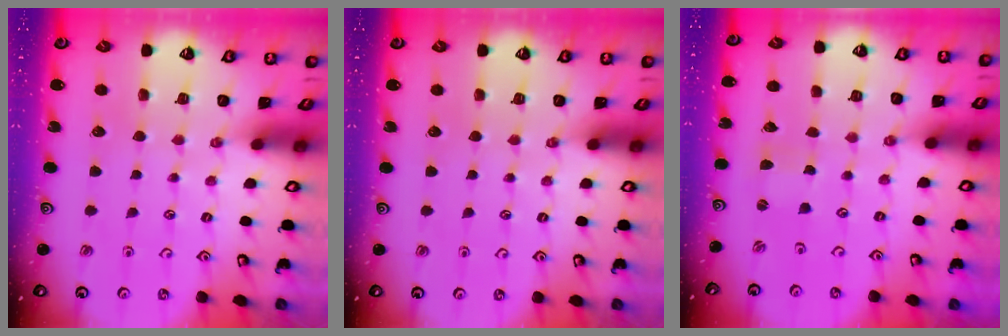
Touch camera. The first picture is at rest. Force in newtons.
{"total": 0.0}
{"total": 0.8, "press": 0.8, "slide": 0.2}